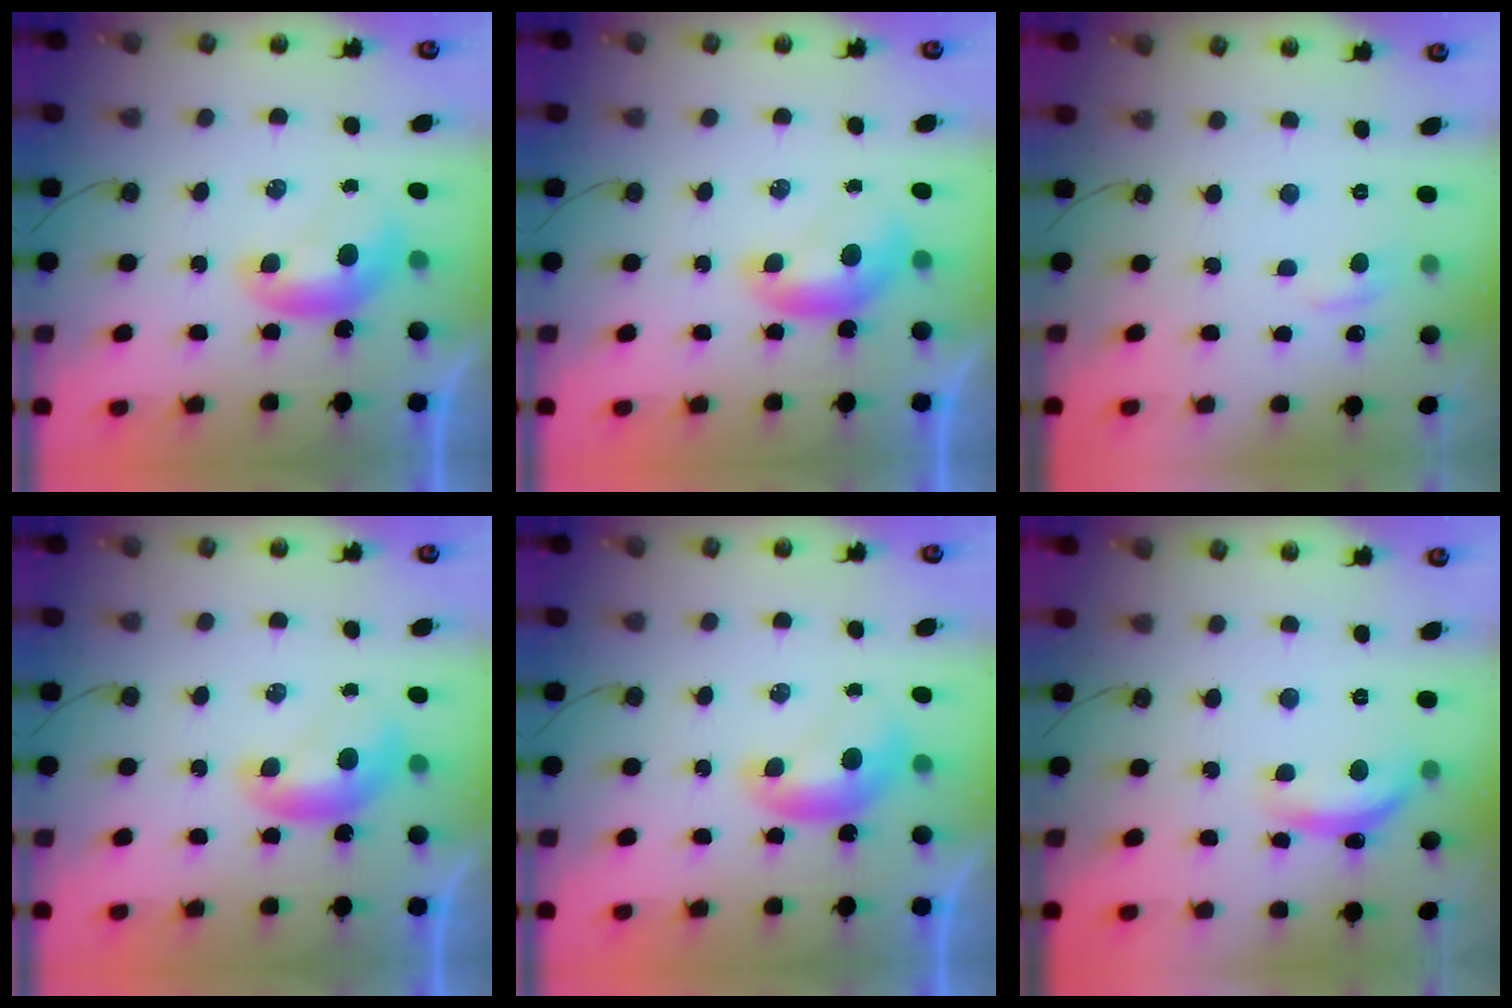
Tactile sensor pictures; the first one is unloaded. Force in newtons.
{"total": 0.0}
{"total": 0.9, "press": 0.4, "slide": 0.8}
{"total": 0.0}
{"total": 0.0}
{"total": 5.9, "press": 5.9, "slide": 0.7}